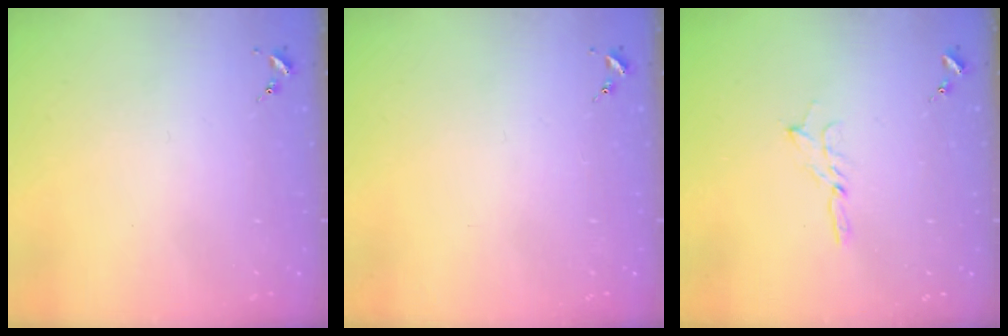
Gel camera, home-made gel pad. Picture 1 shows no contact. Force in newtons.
{"total": 0.0}
{"total": 2.7, "press": 2.7, "slide": 0.3}